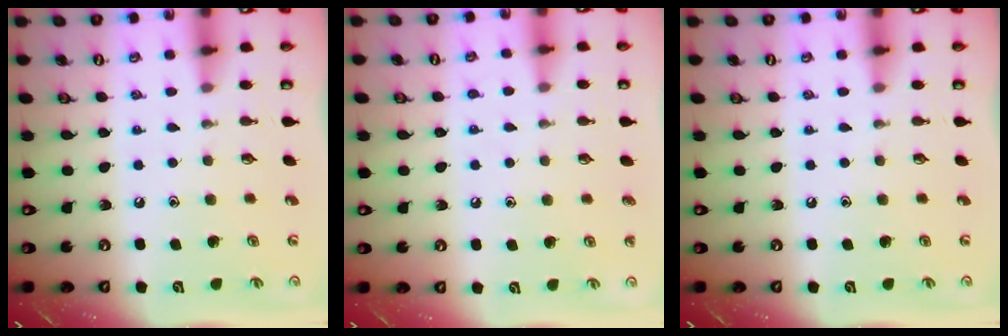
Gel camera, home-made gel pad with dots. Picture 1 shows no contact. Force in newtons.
{"total": 3.5, "press": 3.5, "slide": 0.4}
{"total": 0.0}